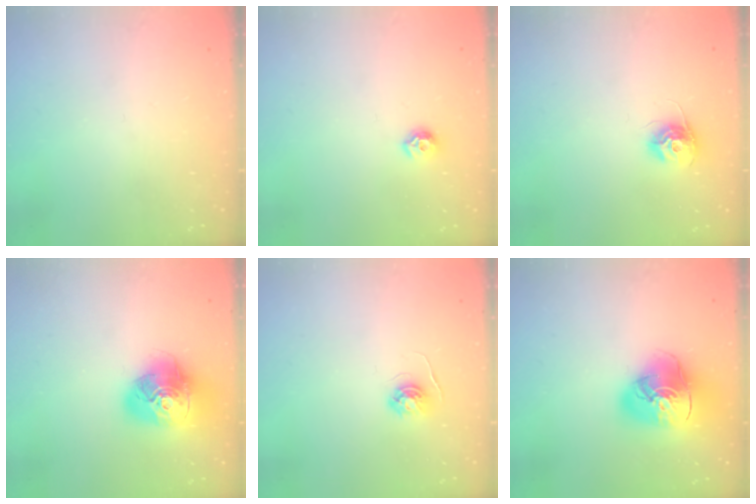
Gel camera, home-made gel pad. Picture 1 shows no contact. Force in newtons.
{"total": 6.8, "press": 6.7, "slide": 1.0}
{"total": 10.3, "press": 10.3, "slide": 0.5}
{"total": 17.1, "press": 17.0, "slide": 2.2}
{"total": 4.0, "press": 4.0, "slide": 0.4}
{"total": 17.2, "press": 17.1, "slide": 2.0}